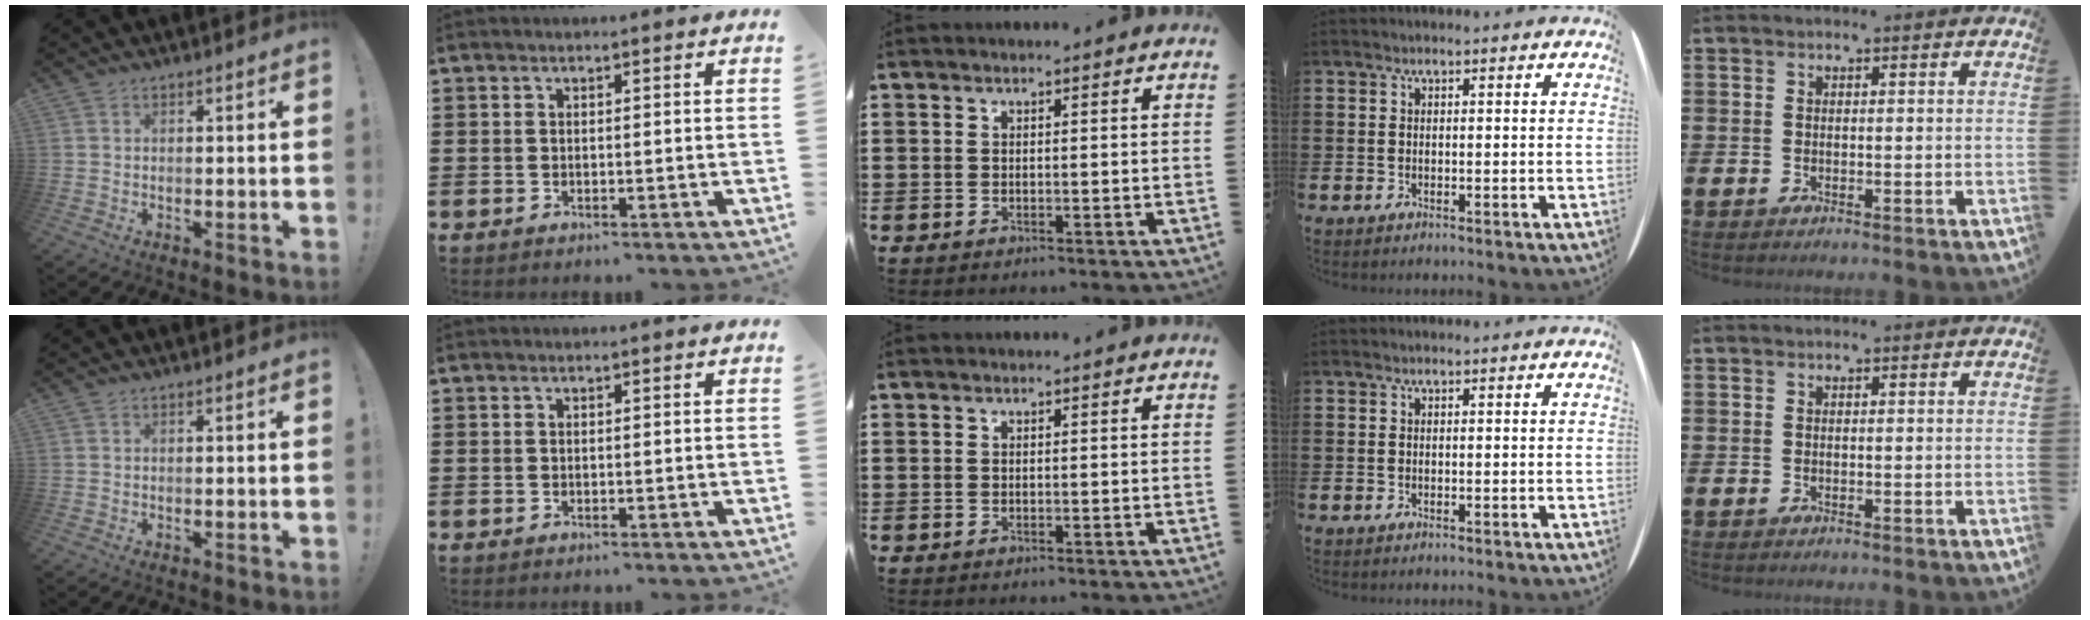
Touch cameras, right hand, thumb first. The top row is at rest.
{}